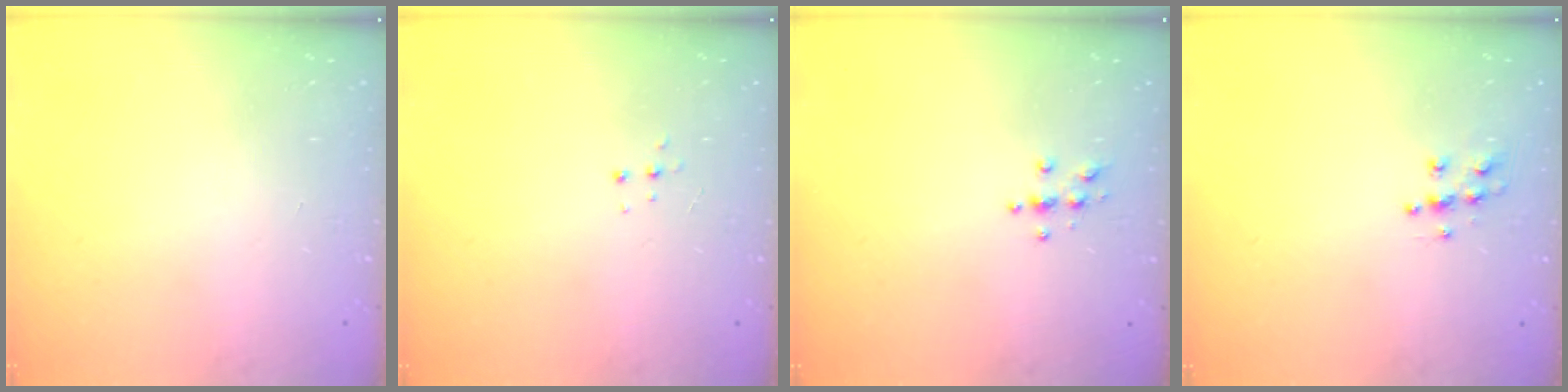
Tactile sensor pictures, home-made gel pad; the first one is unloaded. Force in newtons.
{"total": 3.8, "press": 3.8, "slide": 0.3}
{"total": 3.9, "press": 3.8, "slide": 0.4}
{"total": 6.2, "press": 6.2, "slide": 0.2}